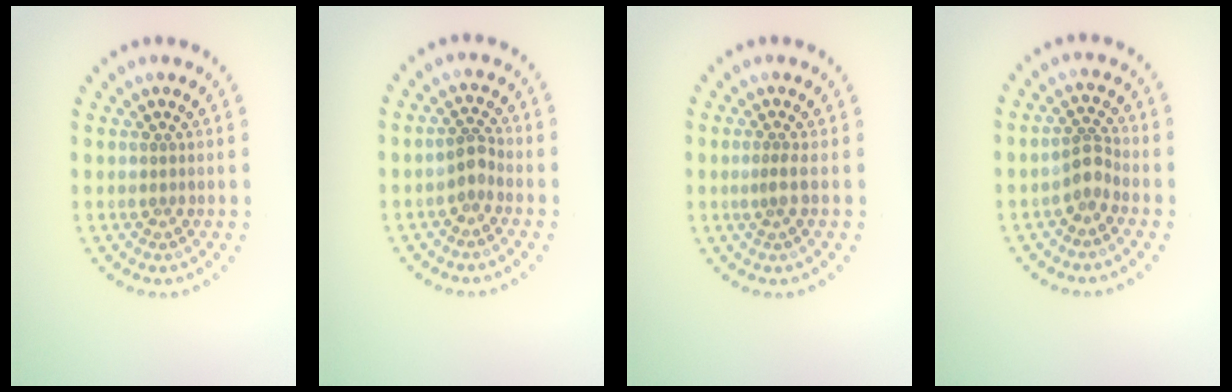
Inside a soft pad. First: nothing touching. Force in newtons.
{"total": 1.7, "press": 1.4, "slide": 1.0}
{"total": 1.0, "press": 0.6, "slide": 0.8}
{"total": 2.2, "press": 1.6, "slide": 1.4}